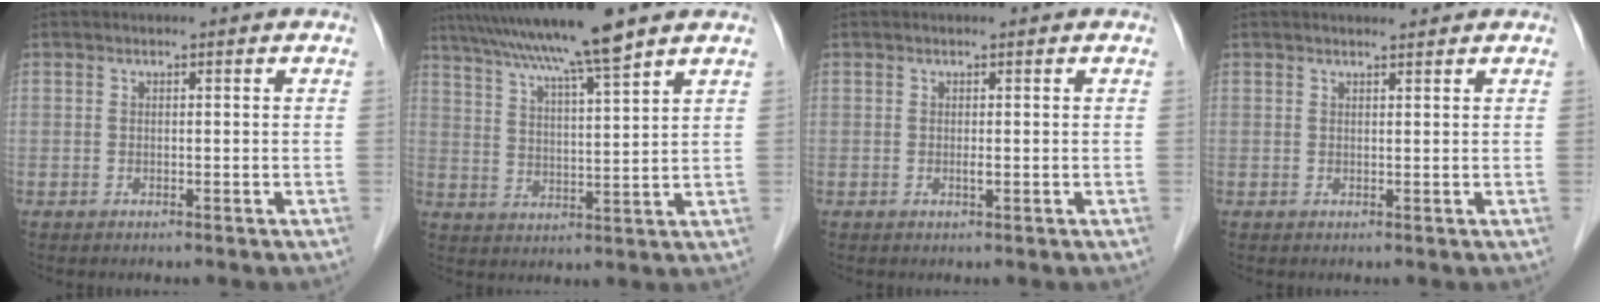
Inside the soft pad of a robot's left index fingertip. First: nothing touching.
{"total": 11.5, "force": [9.2, -1.3, 6.8], "torque": [-0.119, 0.018, 0.155]}
{"total": 0.6, "force": [0.1, 0.0, 0.6], "torque": [-0.014, -0.001, 0.000]}
{"total": 1.7, "force": [1.6, 0.1, 0.4], "torque": [-0.010, 0.006, 0.027]}